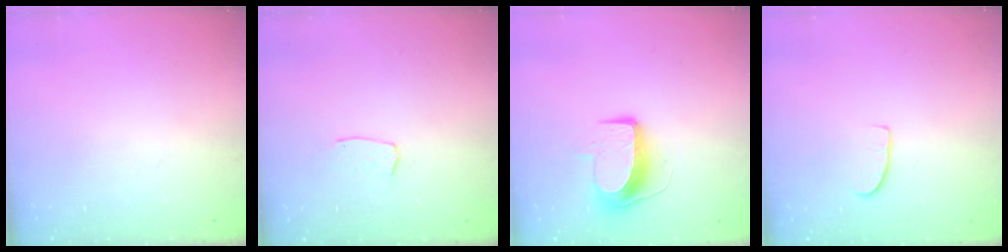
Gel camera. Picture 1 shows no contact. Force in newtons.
{"total": 4.0, "press": 3.9, "slide": 0.2}
{"total": 9.1, "press": 9.1, "slide": 0.1}
{"total": 5.3, "press": 5.3, "slide": 0.5}